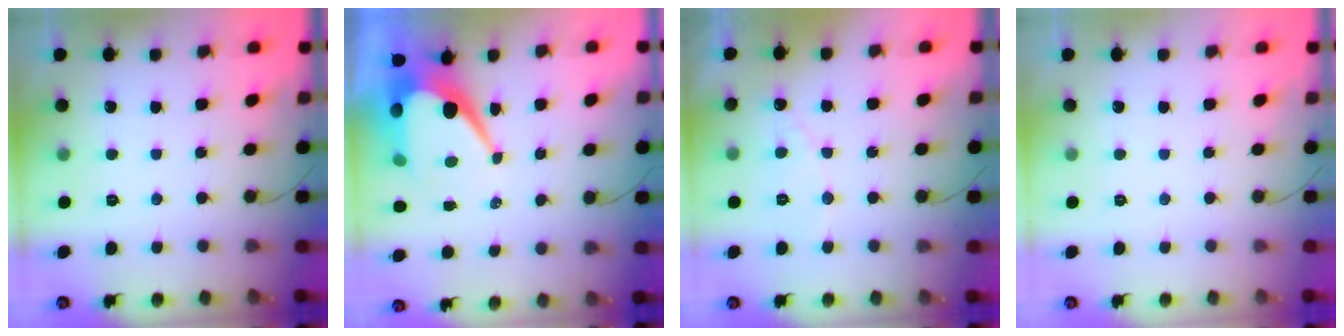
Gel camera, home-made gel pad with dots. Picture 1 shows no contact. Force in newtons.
{"total": 12.7, "press": 12.7, "slide": 1.1}
{"total": 5.4, "press": 5.4, "slide": 0.3}
{"total": 0.0}